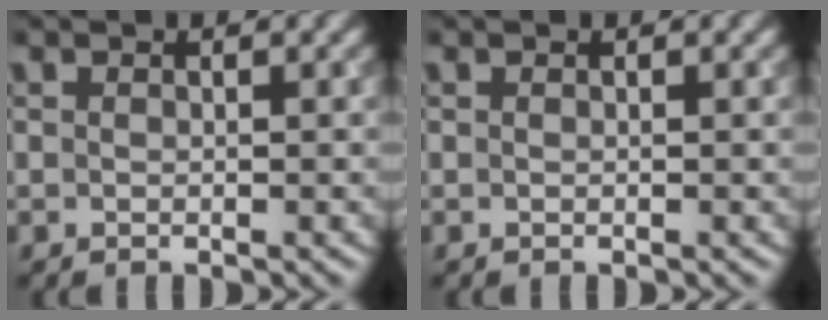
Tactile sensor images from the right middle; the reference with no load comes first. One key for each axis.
{"total": 0.0}